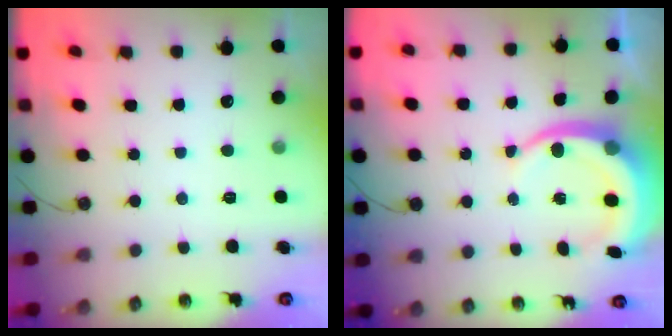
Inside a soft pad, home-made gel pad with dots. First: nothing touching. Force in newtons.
{"total": 9.1, "press": 9.1, "slide": 0.9}